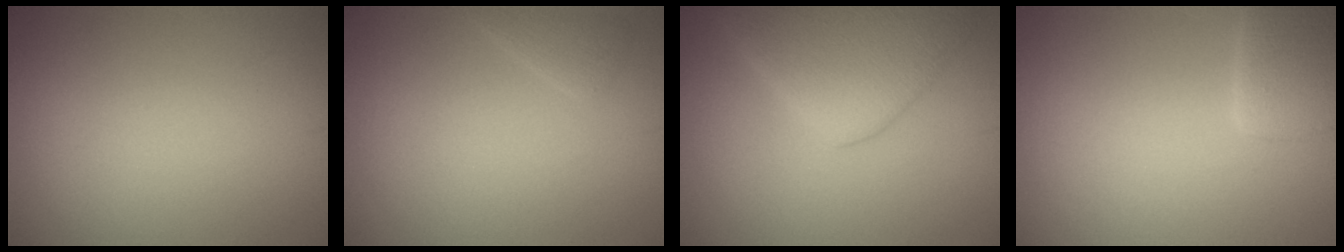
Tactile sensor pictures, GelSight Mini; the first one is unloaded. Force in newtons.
{"total": 0.9, "press": 0.9, "slide": 0.1}
{"total": 5.7, "press": 5.7, "slide": 0.3}
{"total": 3.4, "press": 3.3, "slide": 0.2}